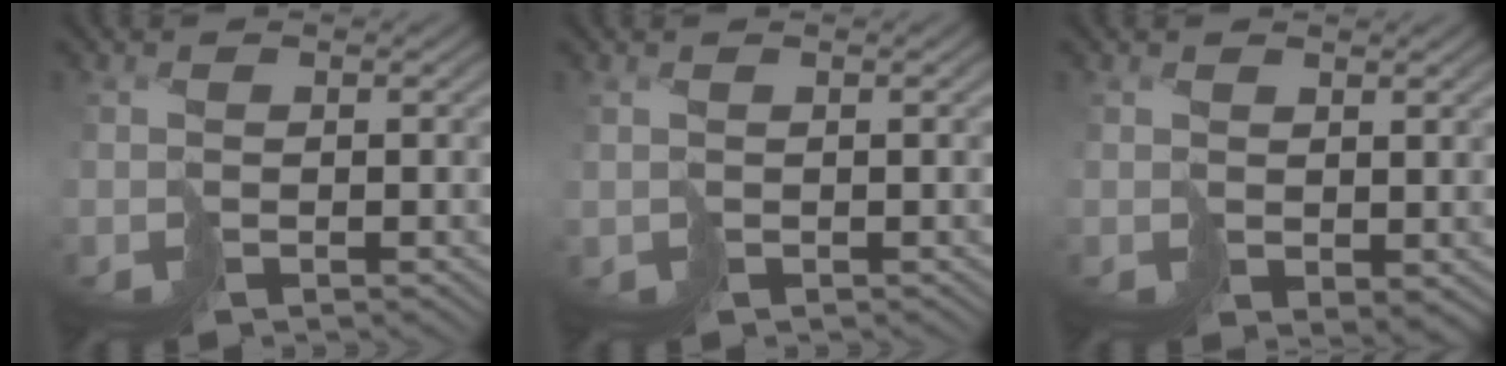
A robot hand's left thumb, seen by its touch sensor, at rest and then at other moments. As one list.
[{"total": 0.9, "force": [0.4, 0.6, 0.5], "torque": [-0.014, -0.005, 0.012]}, {"total": 2.6, "force": [0.5, 1.7, 1.9], "torque": [-0.037, -0.007, 0.017]}]